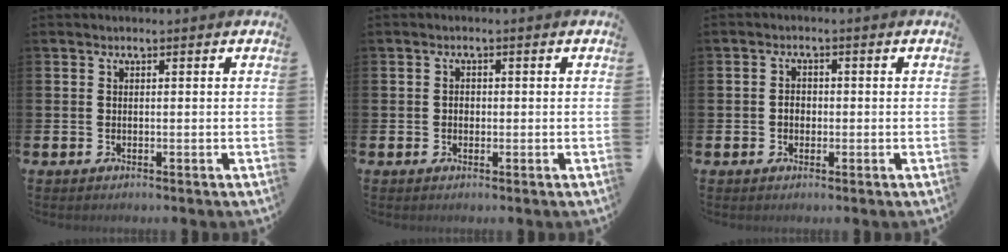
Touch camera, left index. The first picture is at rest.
{"total": 1.1, "force": [-0.2, 1.0, 0.5], "torque": [-0.002, 0.004, -0.007]}
{"total": 1.8, "force": [-0.3, 1.4, 1.0], "torque": [-0.011, 0.004, -0.011]}